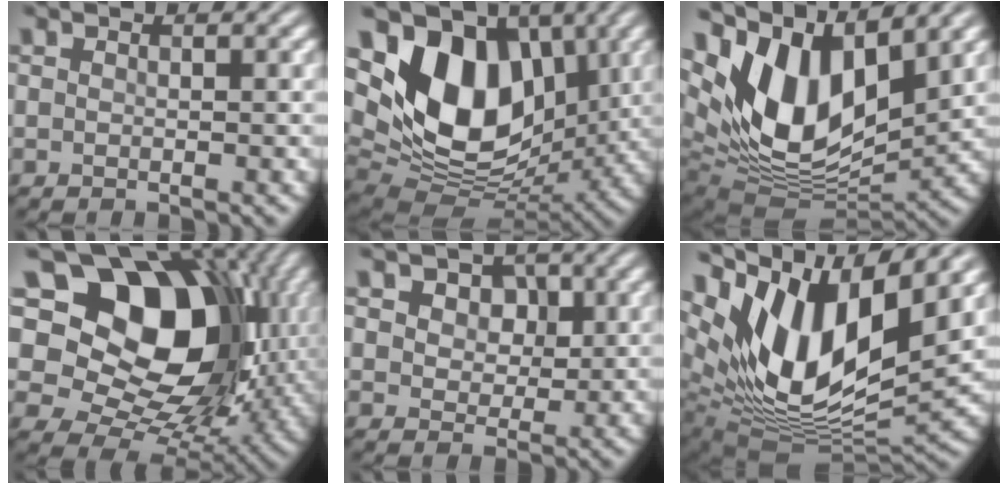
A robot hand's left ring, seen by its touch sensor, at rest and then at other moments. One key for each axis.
{"total": 11.7, "fx": 3.7, "fy": 7.6, "fz": 8.1, "tx": -0.136, "ty": -0.004, "tz": 0.061}
{"total": 12.9, "fx": 5.1, "fy": 6.8, "fz": 9.7, "tx": -0.178, "ty": -0.003, "tz": 0.095}
{"total": 16.2, "fx": 5.4, "fy": 11.2, "fz": 10.5, "tx": -0.173, "ty": 0.016, "tz": 0.094}
{"total": 4.5, "fx": 2.0, "fy": 3.4, "fz": 2.2, "tx": -0.044, "ty": 0.003, "tz": 0.031}
{"total": 13.5, "fx": 5.7, "fy": 6.1, "fz": 10.6, "tx": -0.201, "ty": 0.003, "tz": 0.111}